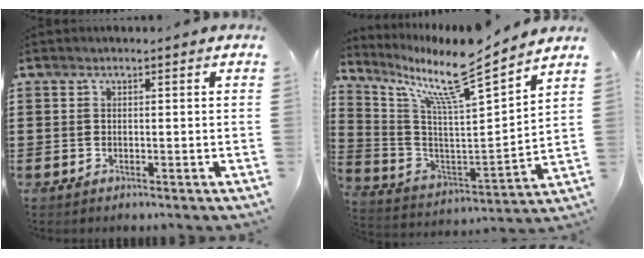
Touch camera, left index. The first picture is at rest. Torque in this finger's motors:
{"motor_torque": [2.14, 0.00, 0.28, 0.16]}